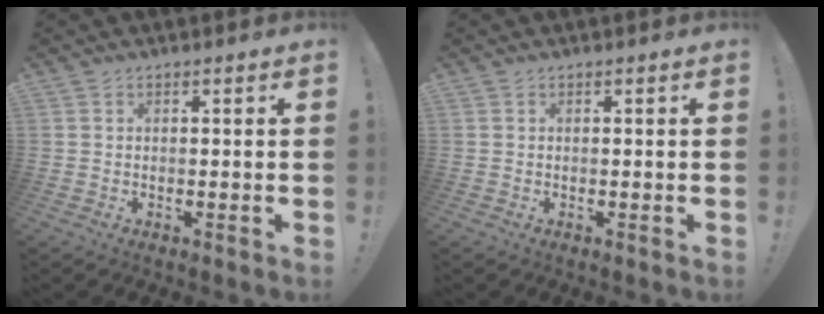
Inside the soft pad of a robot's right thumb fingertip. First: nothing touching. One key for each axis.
{"total": 0.0}